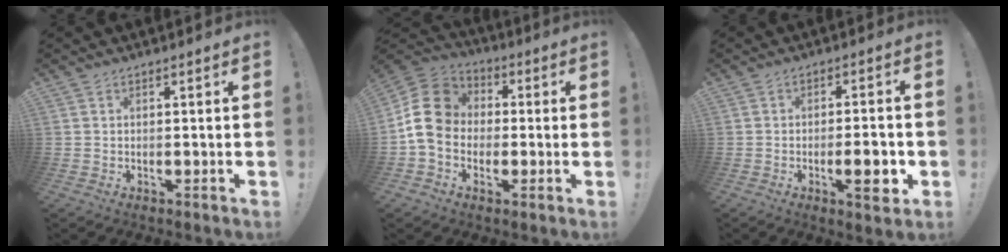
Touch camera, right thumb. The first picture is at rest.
{"total": 14.6, "force": [0.0, 12.2, 8.1], "torque": [-0.134, 0.019, 0.010]}
{"total": 8.4, "force": [-2.7, 2.0, 7.7], "torque": [-0.106, 0.005, -0.042]}